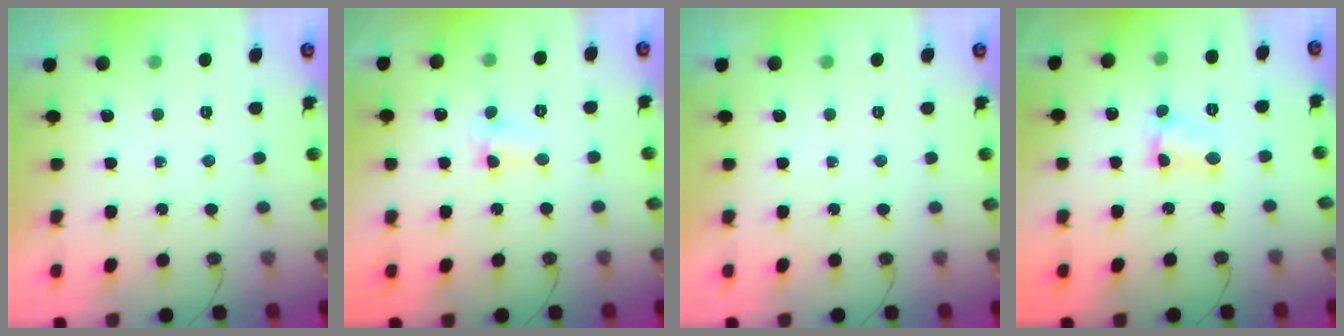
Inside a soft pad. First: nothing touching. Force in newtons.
{"total": 3.0, "press": 2.9, "slide": 0.6}
{"total": 0.0}
{"total": 3.2, "press": 3.2, "slide": 0.4}